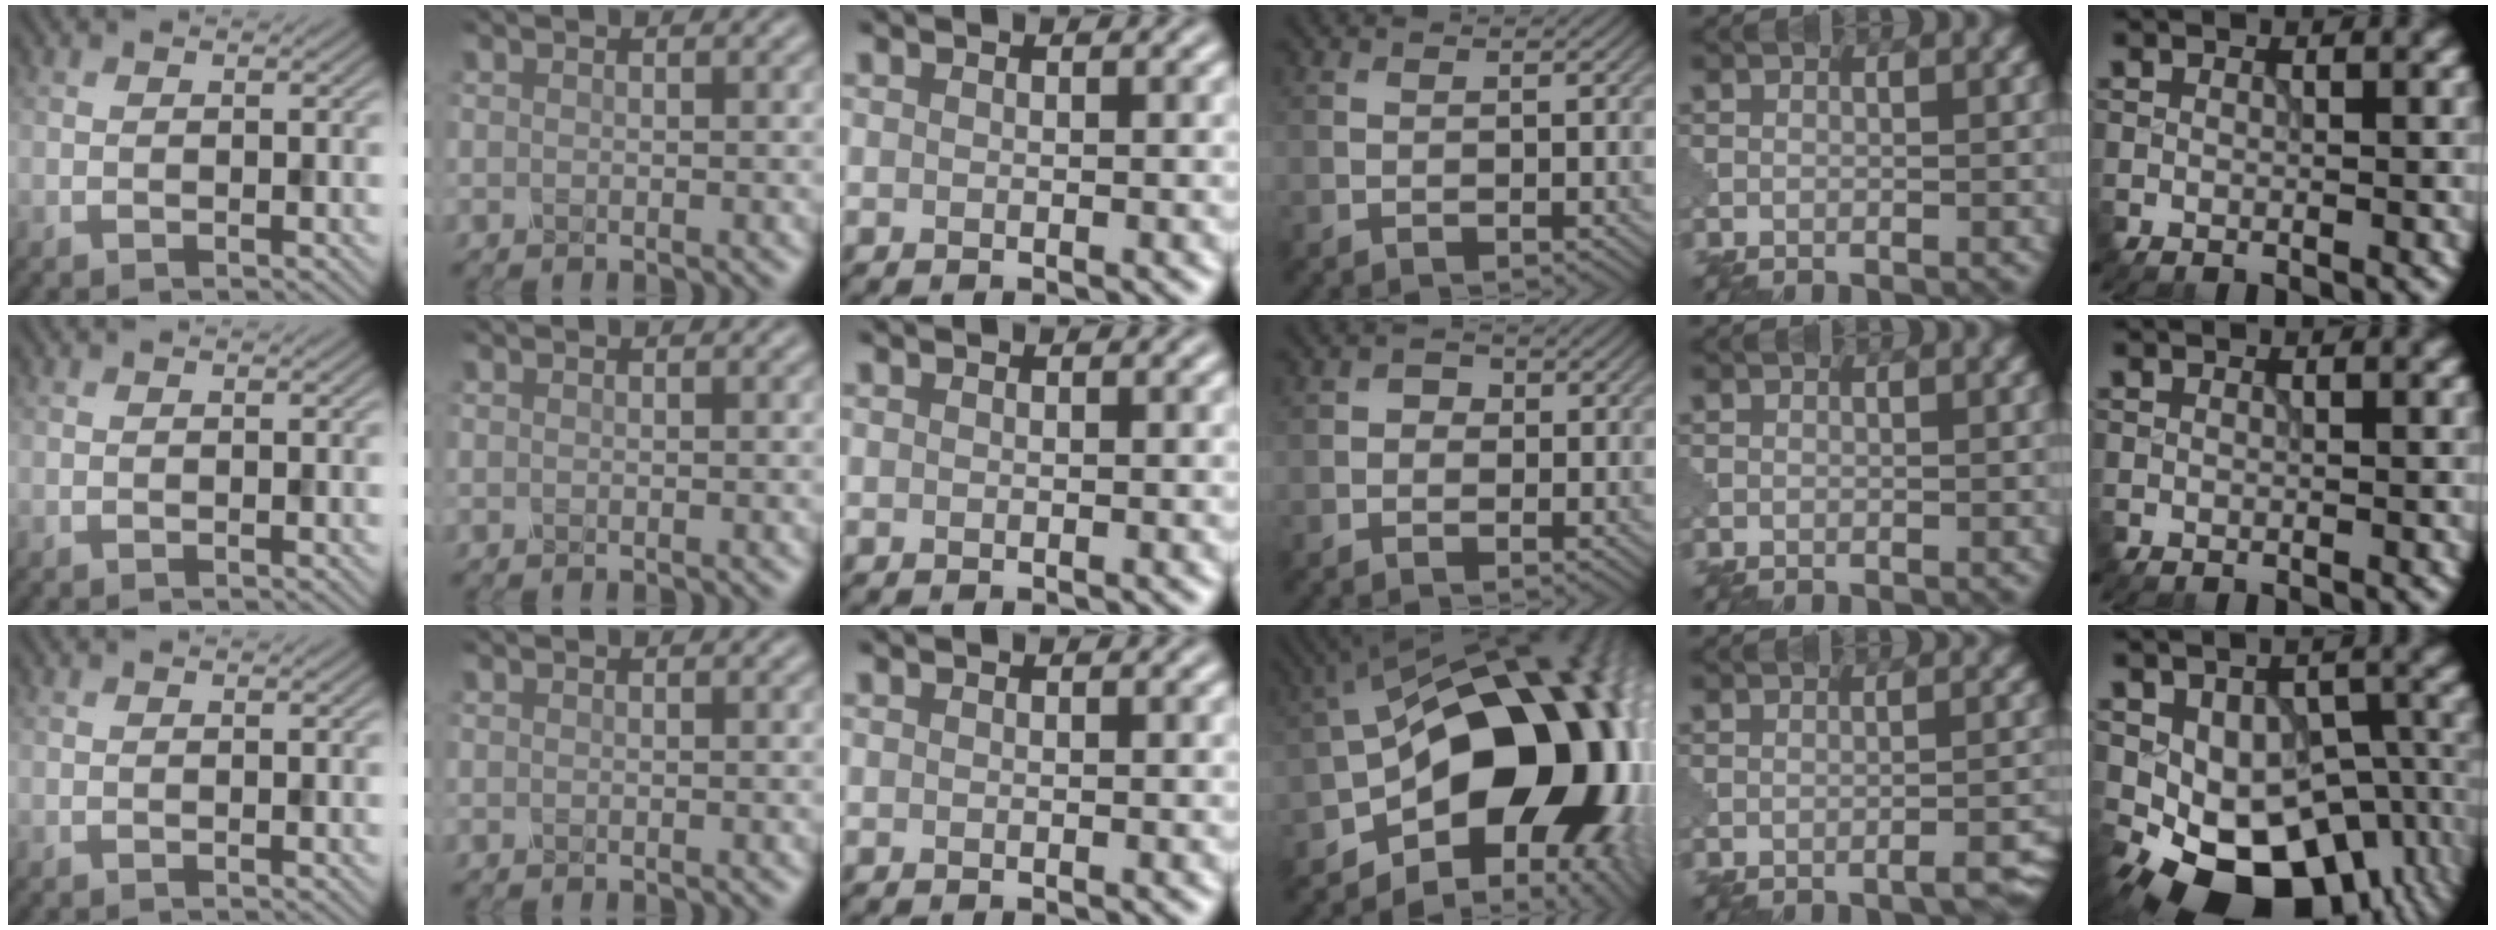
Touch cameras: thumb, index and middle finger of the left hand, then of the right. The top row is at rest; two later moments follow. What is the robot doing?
{"motion": "shake", "object": "plastic piggy bank"}